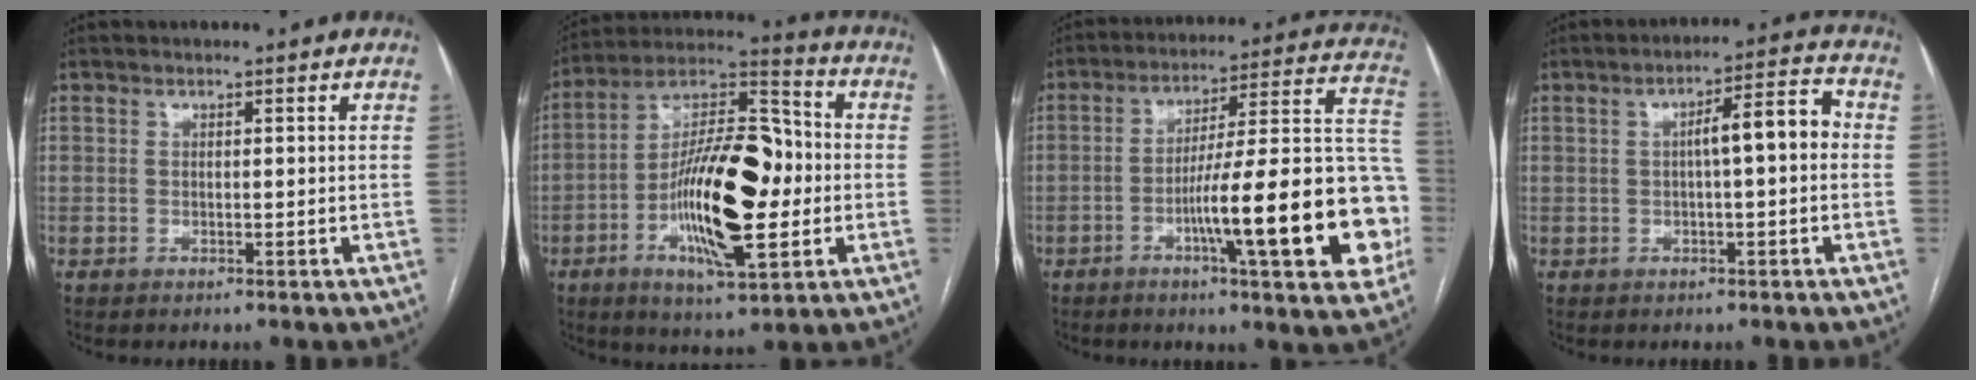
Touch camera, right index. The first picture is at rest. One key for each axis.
{"total": 19.4, "fx": -3.4, "fy": 5.8, "fz": 18.2, "tx": -0.331, "ty": 0.015, "tz": -0.055}
{"total": 22.3, "fx": -6.4, "fy": 2.0, "fz": 21.2, "tx": -0.236, "ty": 0.024, "tz": -0.088}
{"total": 6.7, "fx": 0.2, "fy": 1.2, "fz": 6.6, "tx": -0.100, "ty": 0.026, "tz": 0.002}